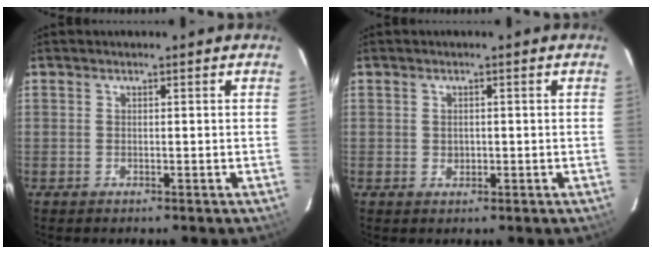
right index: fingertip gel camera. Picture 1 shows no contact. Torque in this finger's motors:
{"motor_torque": [-0.16, 0.09, -0.01, -0.01]}